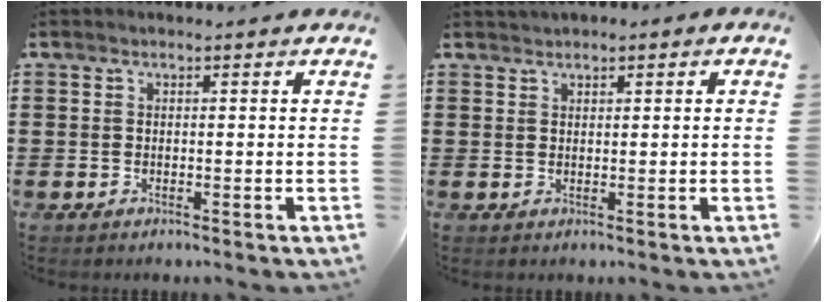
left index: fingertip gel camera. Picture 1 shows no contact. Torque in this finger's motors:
{"motor_torque": [2.14, 0.00, 0.36, 0.10]}